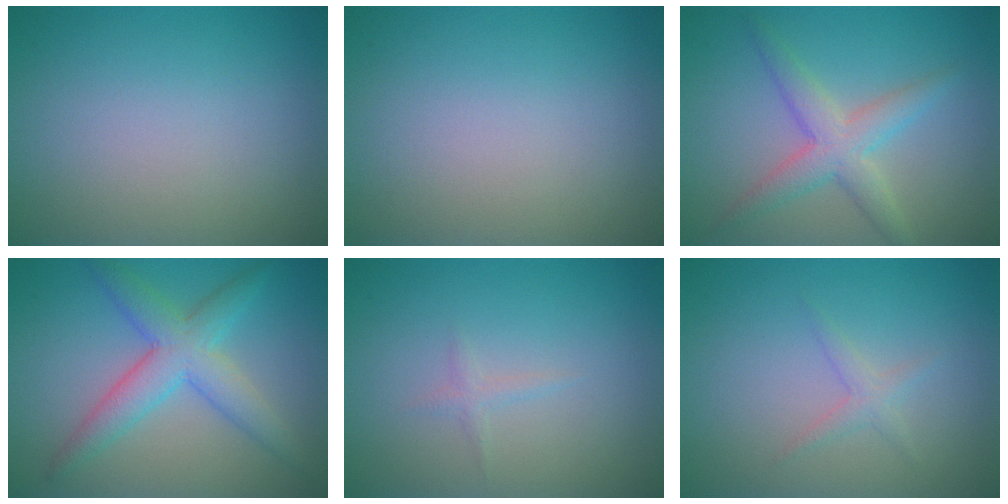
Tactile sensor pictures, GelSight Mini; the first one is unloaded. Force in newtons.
{"total": 0.0}
{"total": 3.8, "press": 3.8, "slide": 0.1}
{"total": 5.0, "press": 5.0, "slide": 0.2}
{"total": 0.8, "press": 0.8, "slide": 0.1}
{"total": 1.2, "press": 1.2, "slide": 0.1}